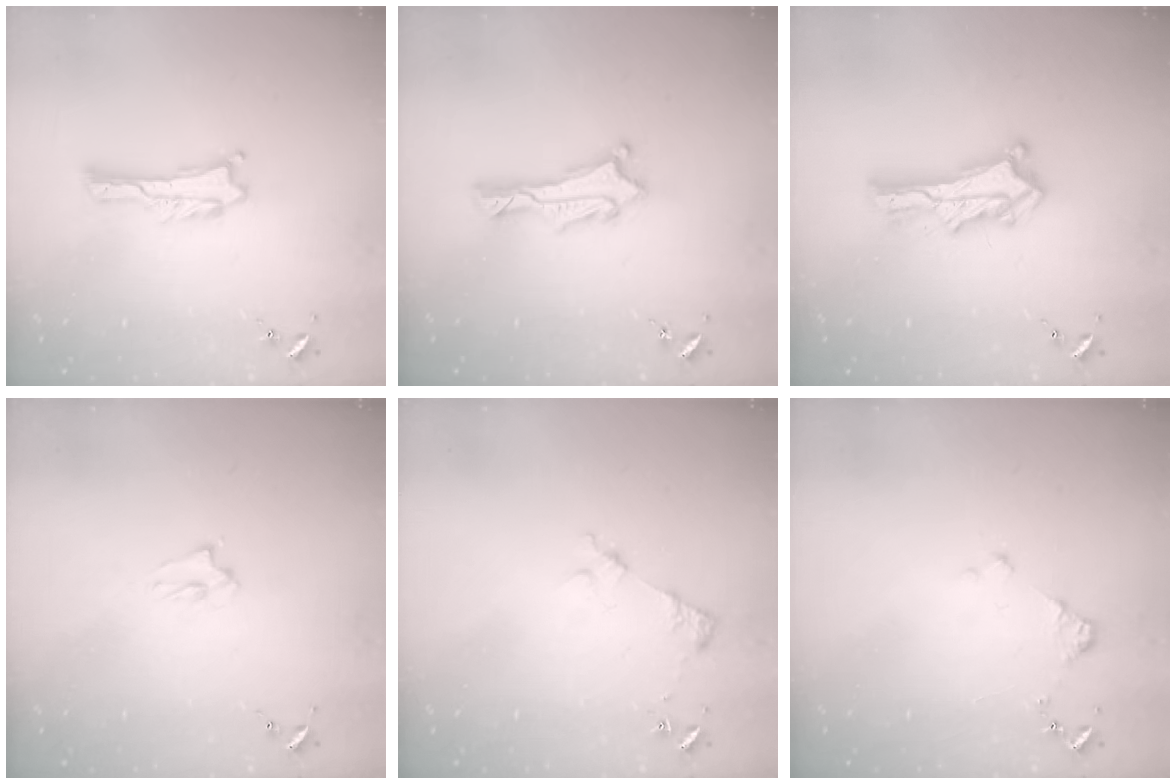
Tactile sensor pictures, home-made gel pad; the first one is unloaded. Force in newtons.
{"total": 1.3, "press": 1.3, "slide": 0.1}
{"total": 7.2, "press": 7.1, "slide": 0.6}
{"total": 1.4, "press": 1.3, "slide": 0.3}
{"total": 2.9, "press": 2.9, "slide": 0.4}
{"total": 1.2, "press": 1.2, "slide": 0.2}